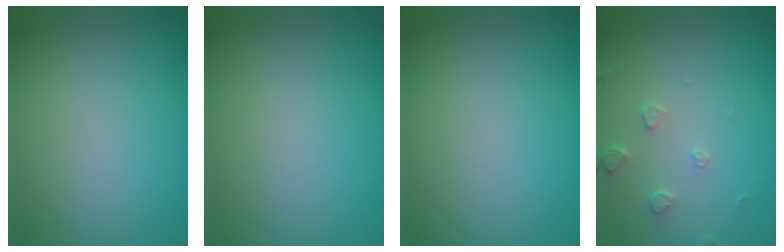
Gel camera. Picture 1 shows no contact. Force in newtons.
{"total": 0.0}
{"total": 0.0}
{"total": 1.5, "press": 1.5, "slide": 0.3}